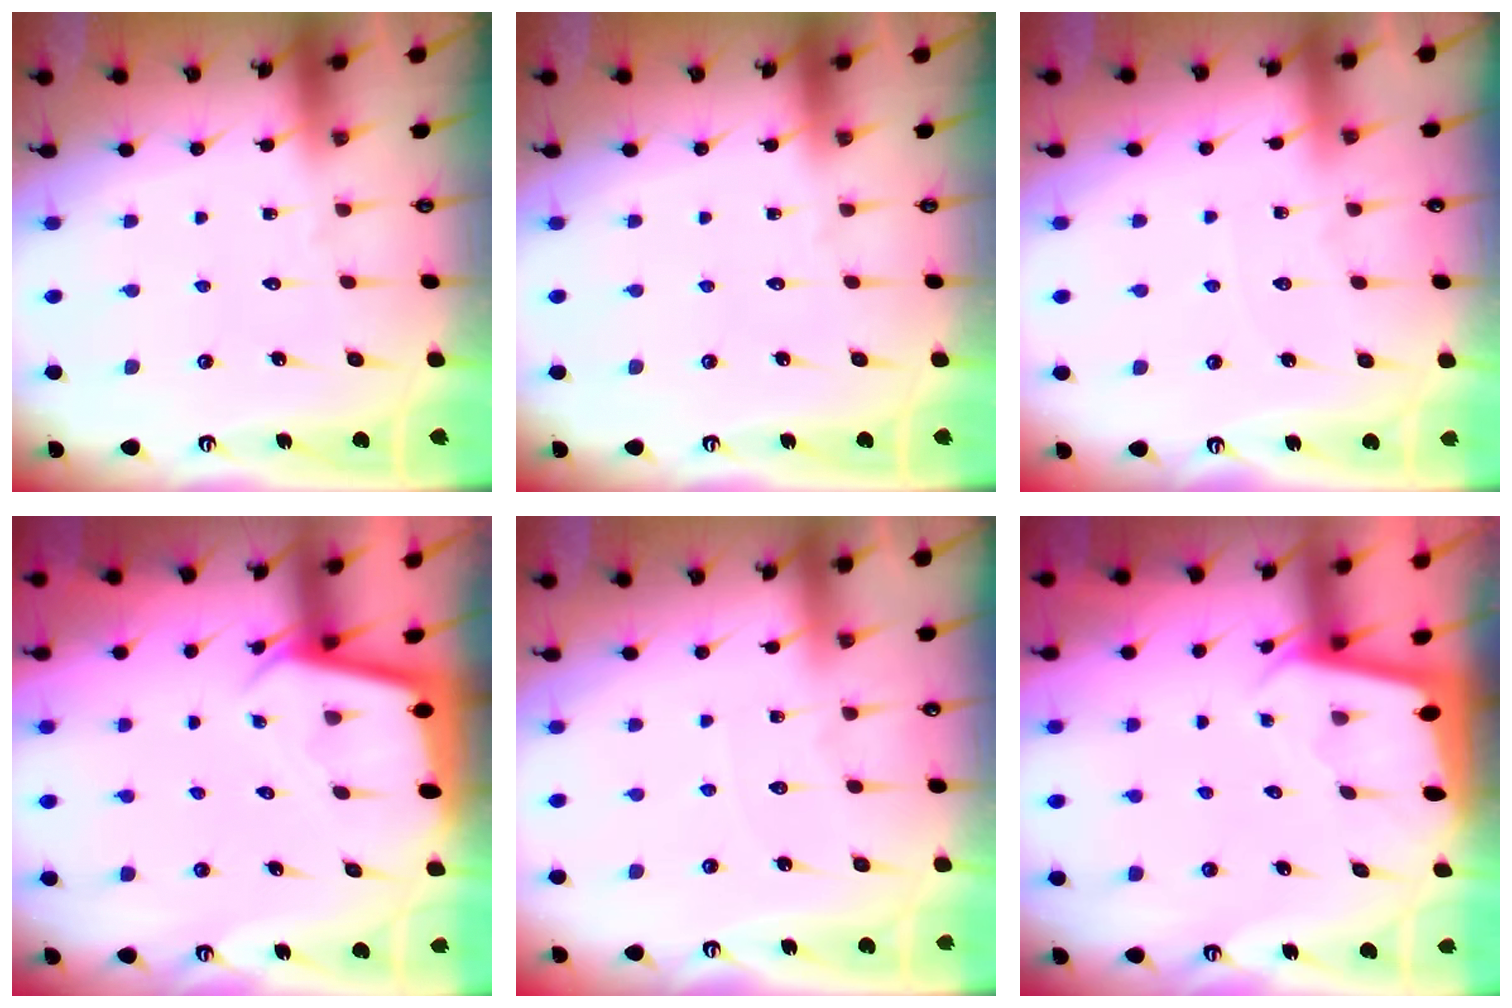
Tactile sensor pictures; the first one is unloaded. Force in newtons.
{"total": 0.0}
{"total": 3.4, "press": 3.4, "slide": 0.5}
{"total": 2.3, "press": 2.3, "slide": 0.1}
{"total": 3.4, "press": 3.4, "slide": 0.5}
{"total": 1.9, "press": 1.9, "slide": 0.1}